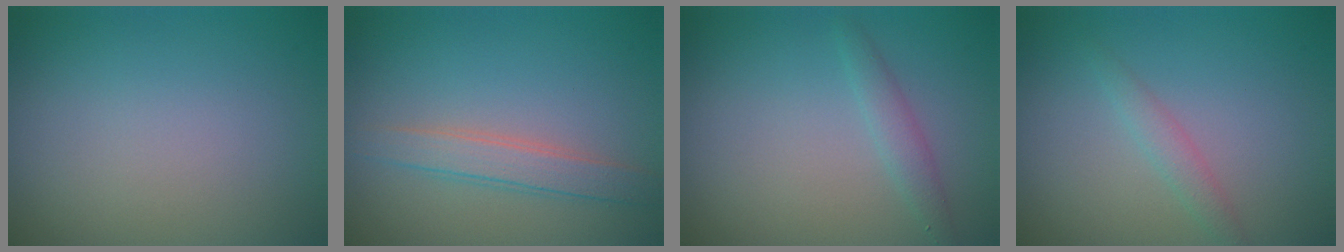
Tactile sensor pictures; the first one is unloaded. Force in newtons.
{"total": 2.4, "press": 2.4, "slide": 0.1}
{"total": 1.5, "press": 1.5, "slide": 0.1}
{"total": 1.4, "press": 1.4, "slide": 0.0}